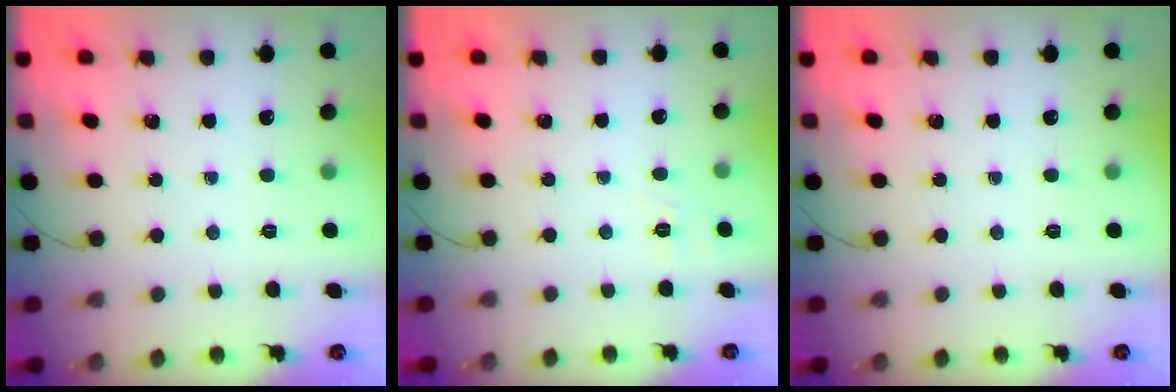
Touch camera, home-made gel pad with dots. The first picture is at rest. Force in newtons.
{"total": 6.6, "press": 6.3, "slide": 2.0}
{"total": 0.0}